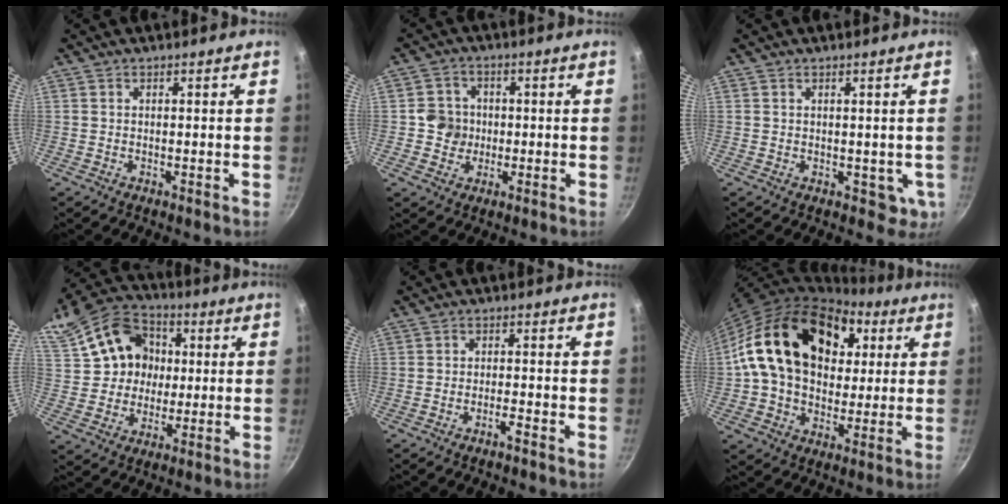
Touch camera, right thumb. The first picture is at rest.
{"total": 5.3, "force": [-0.4, 5.1, 1.4], "torque": [0.005, 0.012, -0.015]}
{"total": 3.6, "force": [0.3, 2.7, 2.5], "torque": [-0.019, -0.002, 0.011]}
{"total": 16.4, "force": [4.0, 13.3, 8.6], "torque": [-0.133, 0.028, 0.069]}
{"total": 1.8, "force": [-1.4, 0.0, 1.2], "torque": [-0.028, 0.013, -0.023]}
{"total": 23.3, "force": [5.4, 17.1, 15.0], "torque": [-0.236, 0.013, 0.085]}